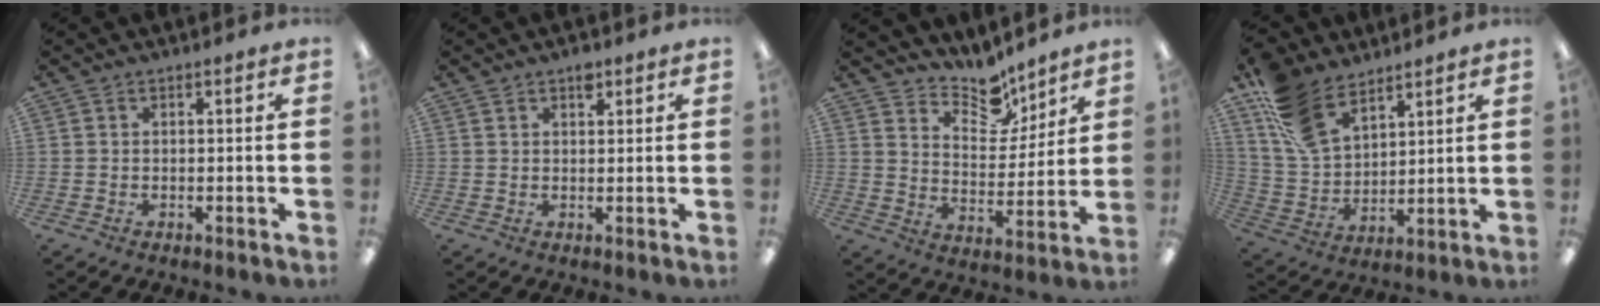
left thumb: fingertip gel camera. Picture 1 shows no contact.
{"total": 2.4, "force": [1.7, 1.3, 1.2], "torque": [-0.009, -0.006, 0.027]}
{"total": 10.4, "force": [9.1, 4.3, 2.6], "torque": [-0.041, -0.072, 0.168]}
{"total": 14.0, "force": [9.7, 7.5, 6.6], "torque": [-0.151, -0.035, 0.194]}